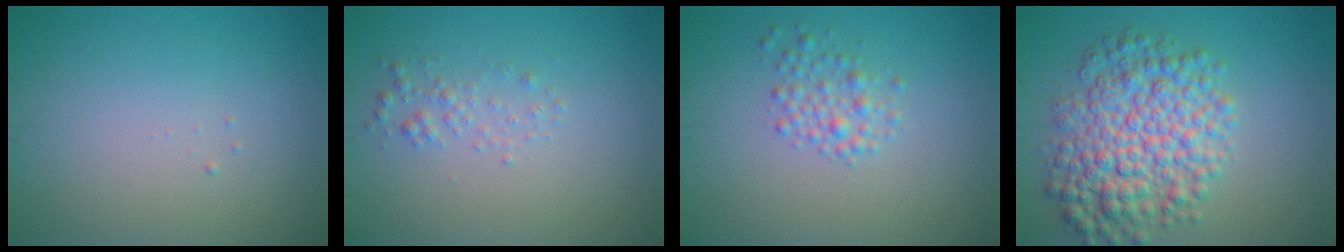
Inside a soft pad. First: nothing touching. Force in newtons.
{"total": 1.3, "press": 1.3, "slide": 0.0}
{"total": 2.1, "press": 2.1, "slide": 0.1}
{"total": 7.7, "press": 7.7, "slide": 0.1}